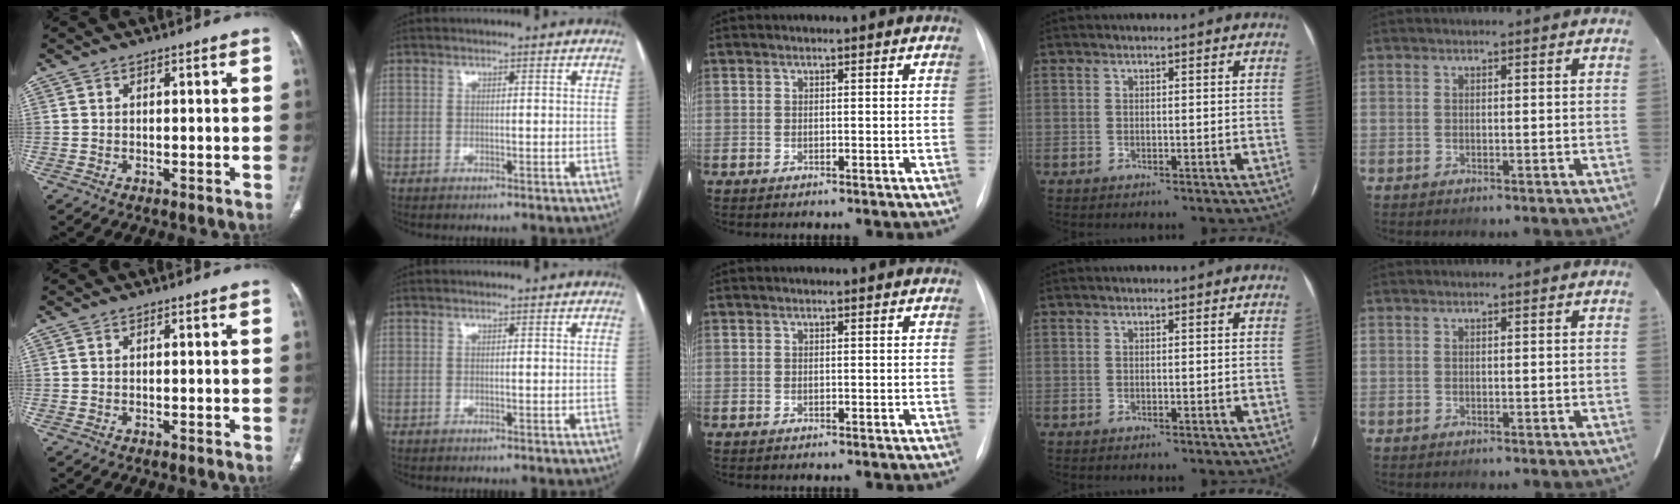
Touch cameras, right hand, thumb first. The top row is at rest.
{}